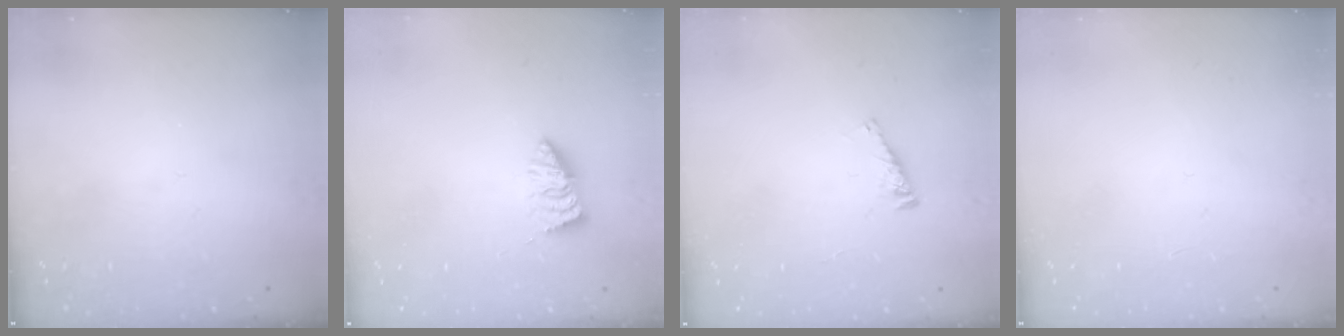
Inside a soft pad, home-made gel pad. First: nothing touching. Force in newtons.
{"total": 2.0, "press": 2.0, "slide": 0.2}
{"total": 2.3, "press": 2.3, "slide": 0.2}
{"total": 0.0}